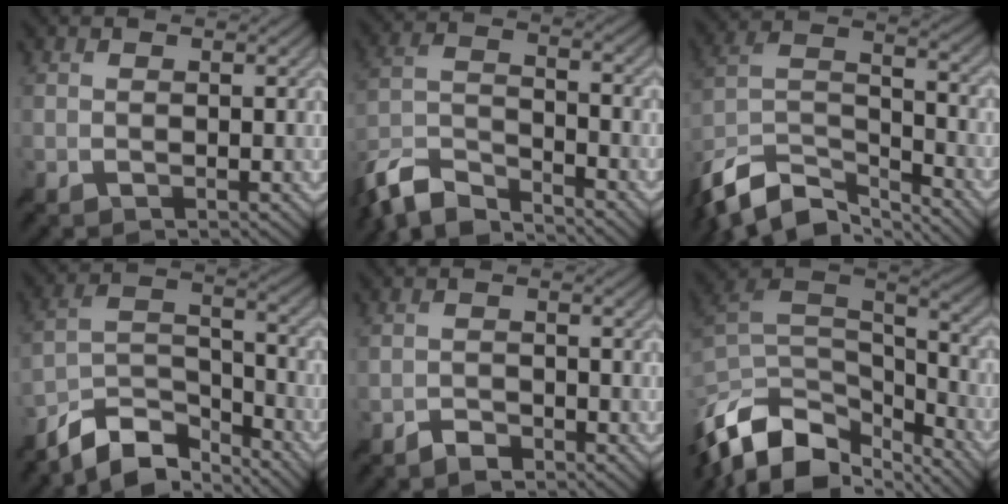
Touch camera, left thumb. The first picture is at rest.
{"total": 9.8, "force": [-8.7, 2.2, 3.9], "torque": [-0.083, -0.006, -0.179]}
{"total": 12.9, "force": [-10.2, 5.0, 6.2], "torque": [-0.152, -0.009, -0.189]}
{"total": 10.1, "force": [-8.7, 3.2, 4.0], "torque": [-0.075, 0.005, -0.171]}
{"total": 2.1, "force": [-1.8, 0.9, 0.5], "torque": [-0.004, 0.002, -0.036]}
{"total": 14.2, "force": [-8.7, 7.4, 8.4], "torque": [-0.234, -0.016, -0.147]}